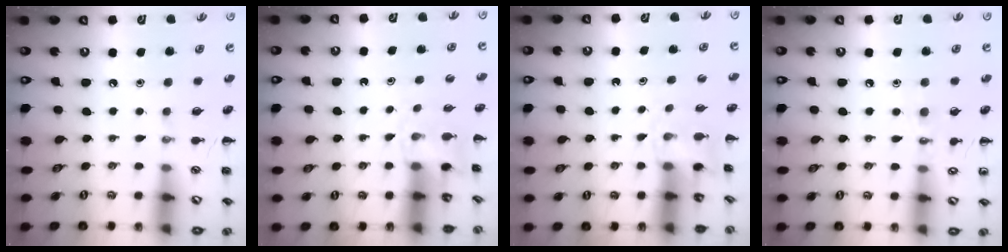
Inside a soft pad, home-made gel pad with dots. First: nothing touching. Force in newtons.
{"total": 2.9, "press": 2.7, "slide": 1.2}
{"total": 2.9, "press": 2.7, "slide": 1.2}
{"total": 6.9, "press": 6.7, "slide": 1.7}